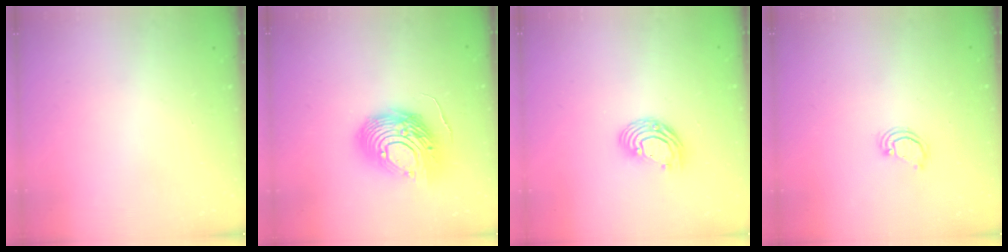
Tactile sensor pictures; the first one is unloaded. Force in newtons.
{"total": 17.1, "press": 16.9, "slide": 2.7}
{"total": 8.9, "press": 8.7, "slide": 1.8}
{"total": 2.0, "press": 2.0, "slide": 0.2}